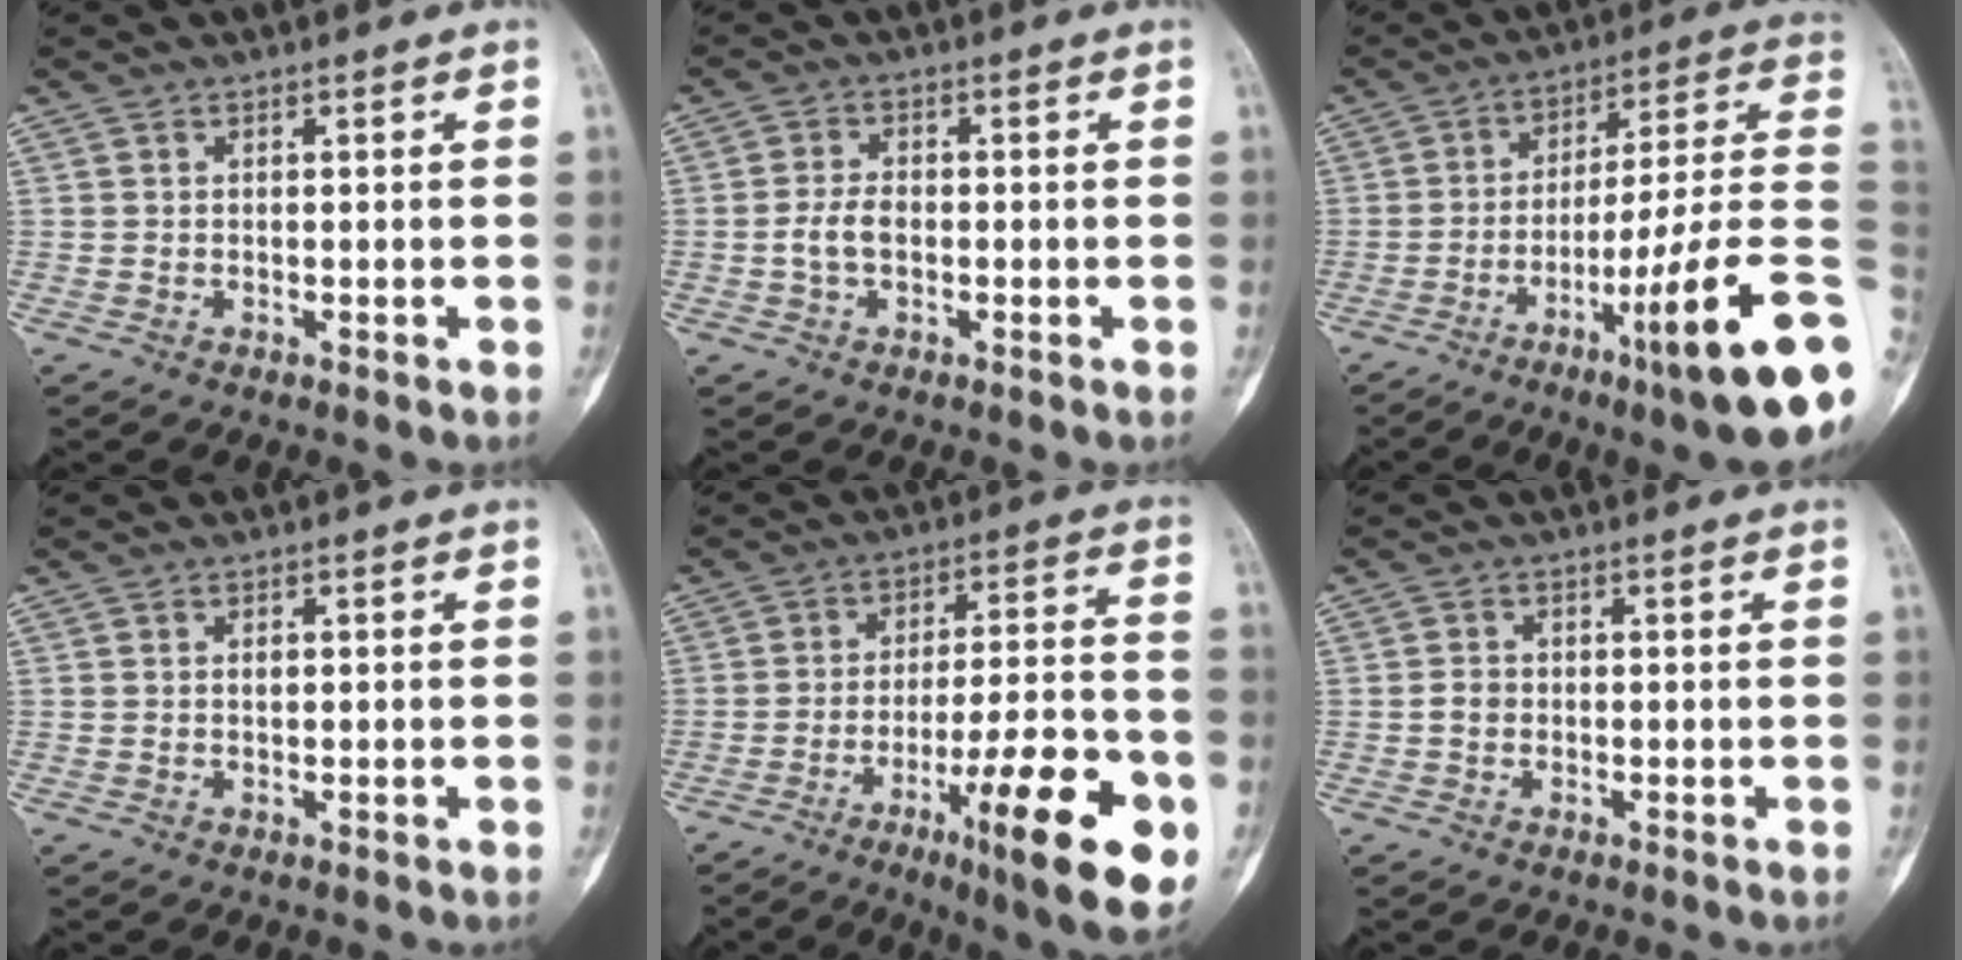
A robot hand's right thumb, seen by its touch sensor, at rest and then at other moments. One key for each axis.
{"total": 3.8, "fx": -0.8, "fy": 2.3, "fz": 2.9, "tx": -0.063, "ty": 0.013, "tz": -0.017}
{"total": 22.0, "fx": -7.7, "fy": 1.6, "fz": 20.5, "tx": -0.265, "ty": 0.036, "tz": -0.115}
{"total": 0.9, "fx": 0.1, "fy": 0.6, "fz": 0.7, "tx": -0.012, "ty": 0.001, "tz": 0.002}
{"total": 20.6, "fx": -8.2, "fy": 4.2, "fz": 18.4, "tx": -0.250, "ty": 0.023, "tz": -0.115}
{"total": 1.7, "fx": -0.3, "fy": 1.5, "fz": 0.8, "tx": -0.010, "ty": 0.006, "tz": -0.008}